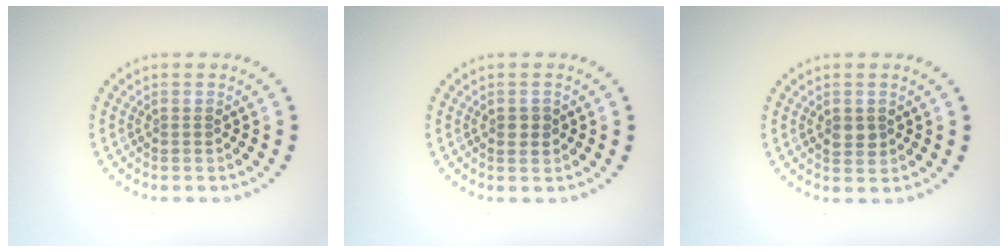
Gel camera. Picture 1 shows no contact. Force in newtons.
{"total": 1.4, "press": 1.4, "slide": 0.1}
{"total": 1.7, "press": 1.7, "slide": 0.1}